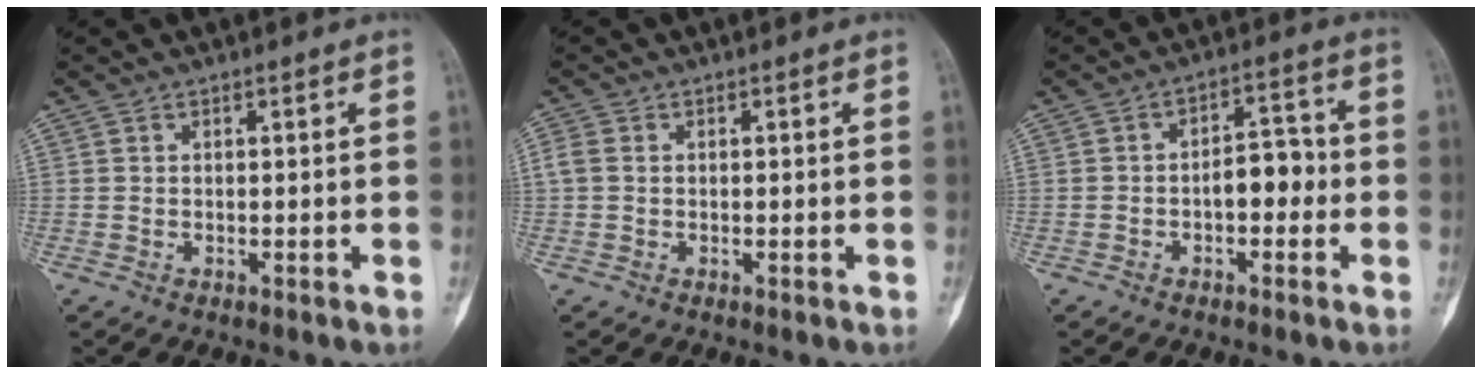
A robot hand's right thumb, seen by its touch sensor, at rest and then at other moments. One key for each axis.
{"total": 2.0, "fx": 0.1, "fy": 1.6, "fz": 1.2, "tx": -0.034, "ty": 0.005, "tz": -0.001}
{"total": 6.2, "fx": -1.3, "fy": 3.6, "fz": 4.9, "tx": -0.053, "ty": 0.028, "tz": -0.027}